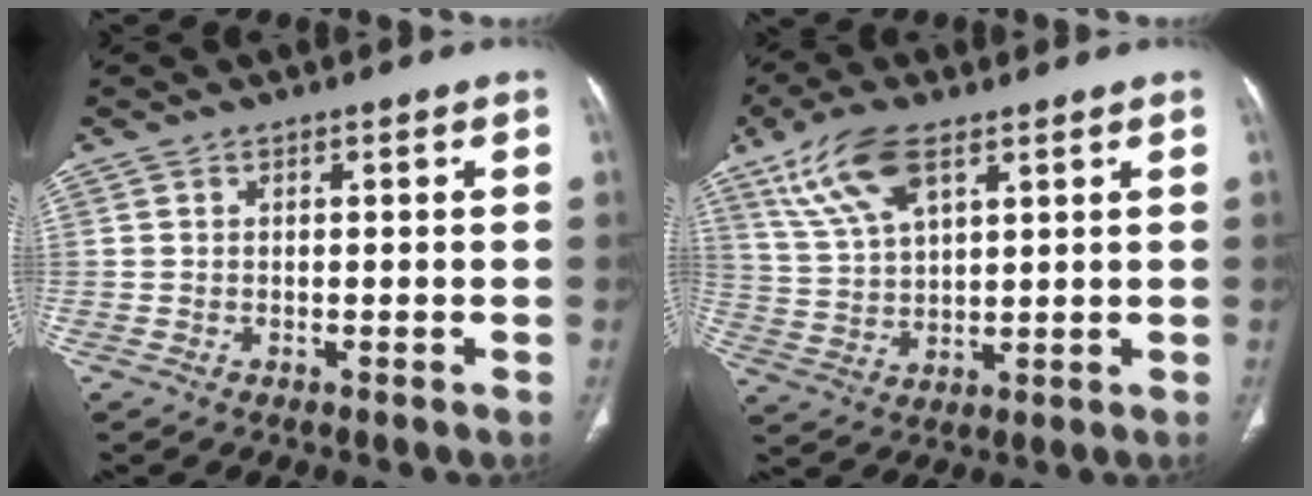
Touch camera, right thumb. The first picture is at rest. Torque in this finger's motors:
{"motor_torque": [-0.31, 0.37, 0.04, 0.08, 0.09]}